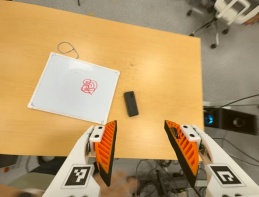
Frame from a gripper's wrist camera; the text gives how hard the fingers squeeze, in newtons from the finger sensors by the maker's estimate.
{"total": 0.0}